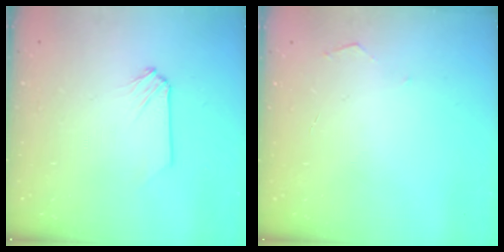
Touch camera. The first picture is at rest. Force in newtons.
{"total": 2.8, "press": 2.8, "slide": 0.4}